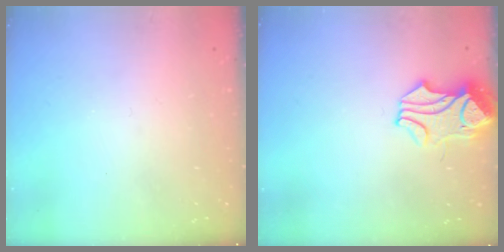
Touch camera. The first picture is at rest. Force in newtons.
{"total": 1.3, "press": 0.2, "slide": 1.3}